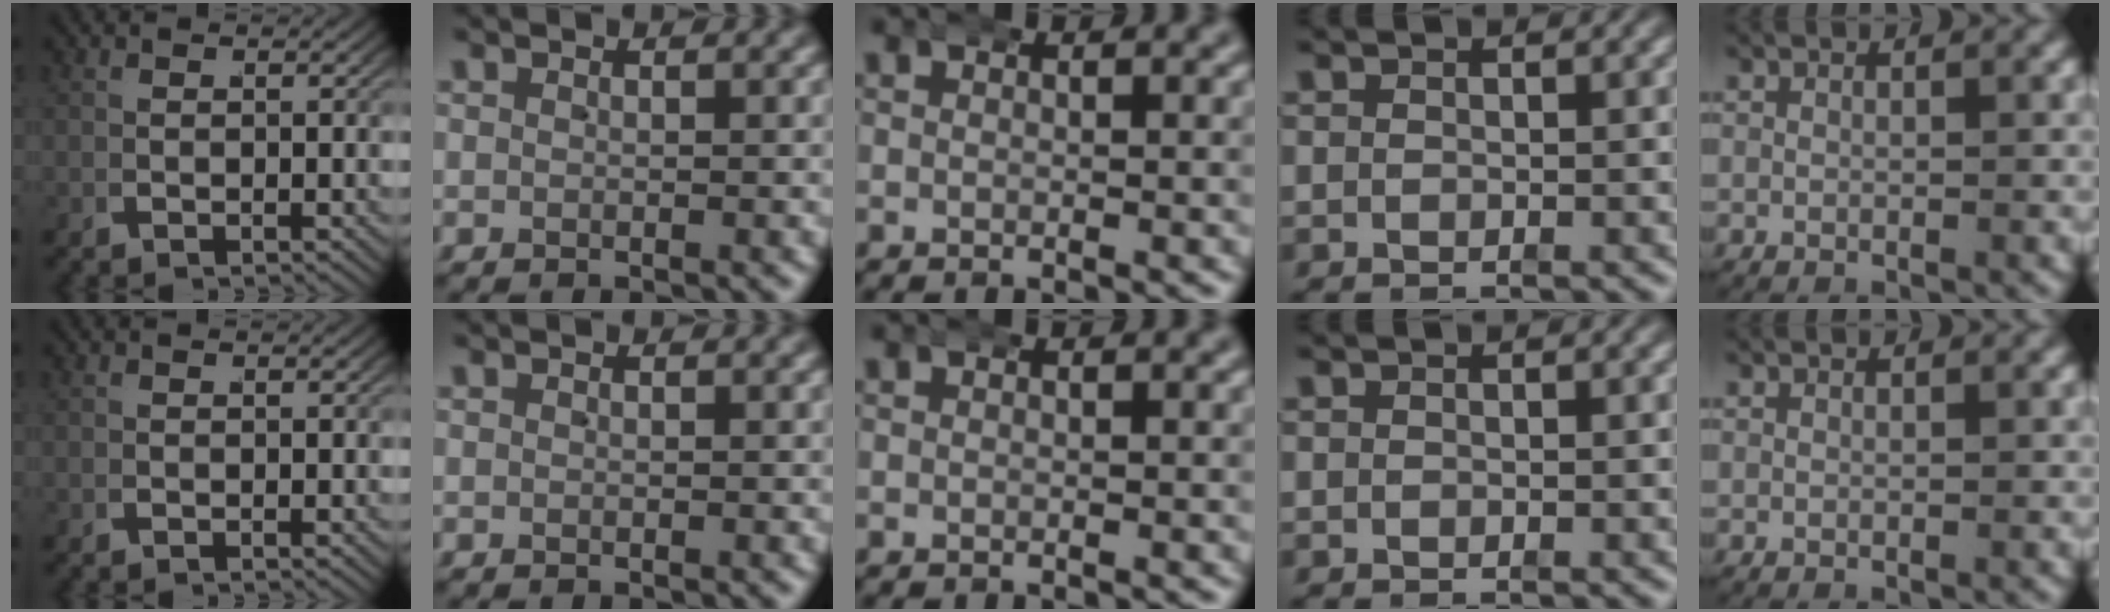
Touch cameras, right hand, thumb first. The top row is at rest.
{}